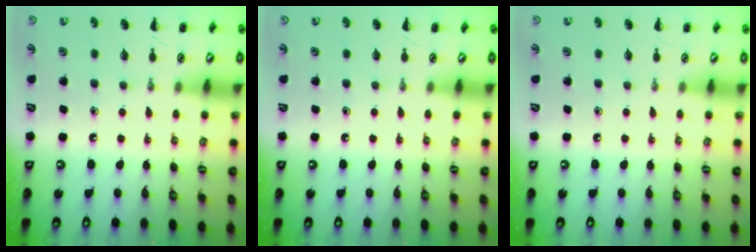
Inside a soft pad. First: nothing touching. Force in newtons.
{"total": 0.0}
{"total": 0.0}